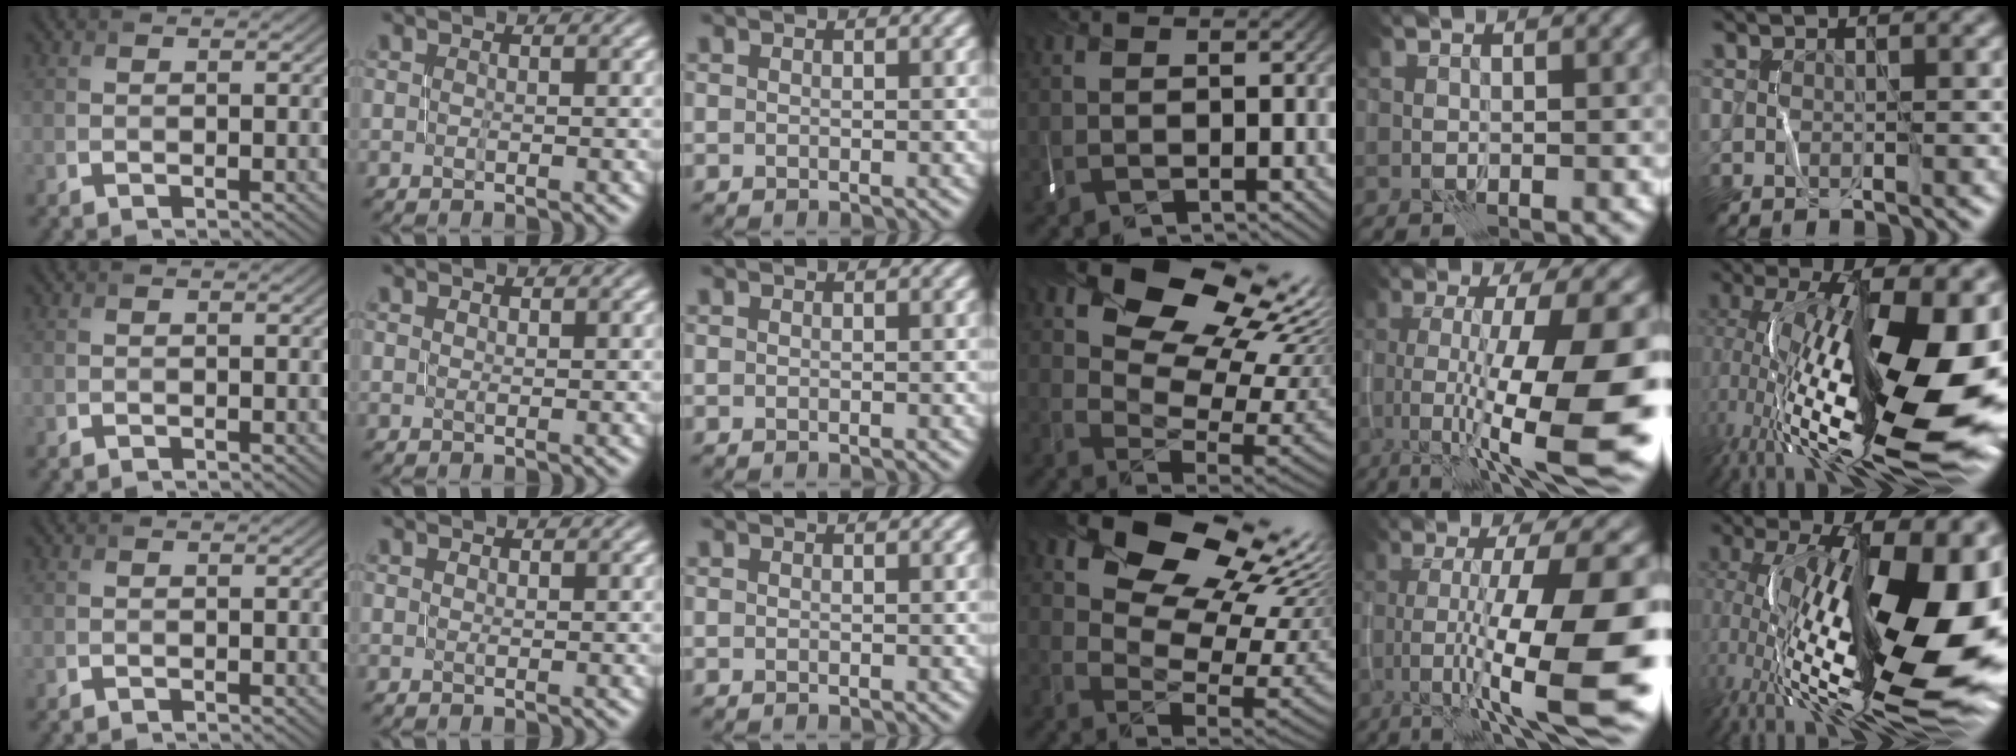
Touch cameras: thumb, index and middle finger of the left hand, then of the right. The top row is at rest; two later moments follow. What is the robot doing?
{"motion": "close", "object": "stapler"}